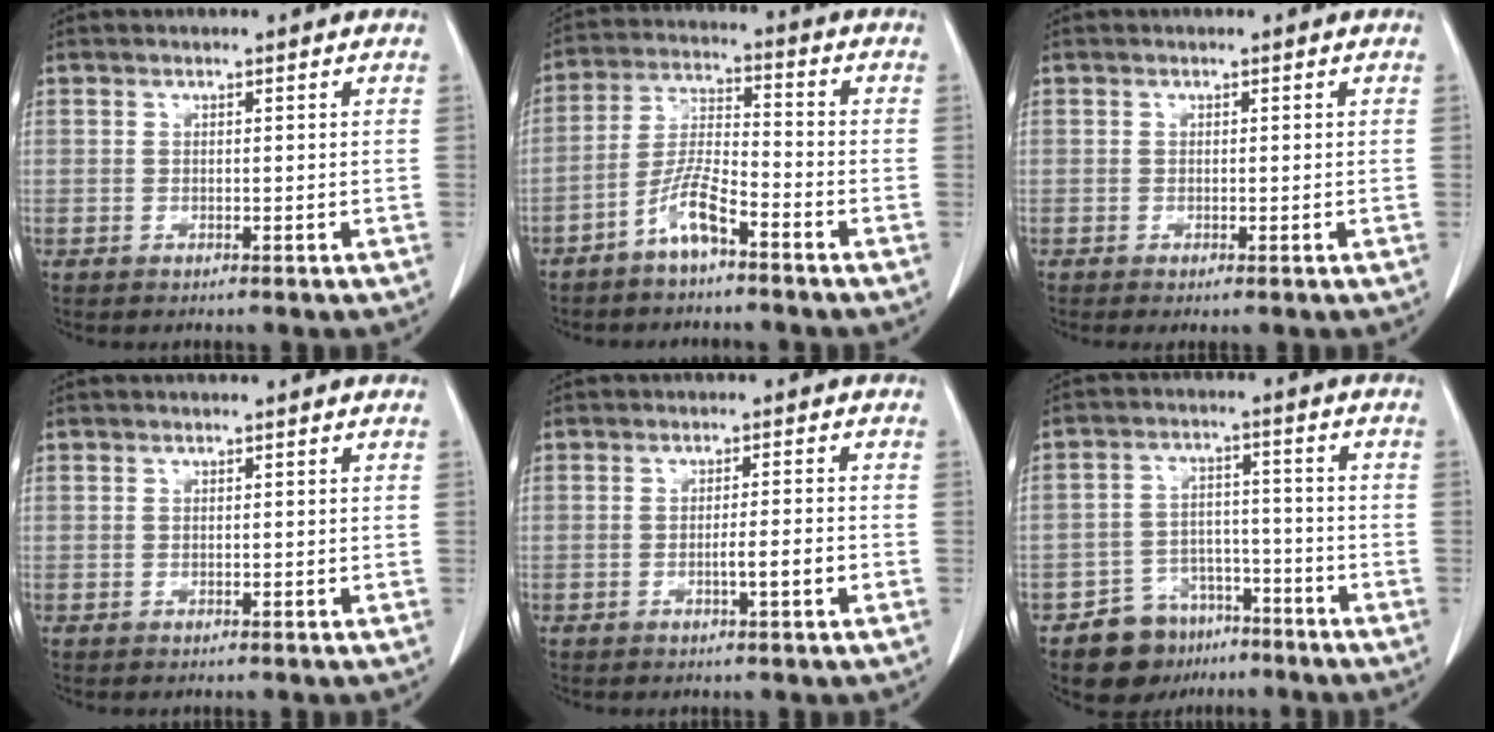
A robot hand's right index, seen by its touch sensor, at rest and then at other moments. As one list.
[{"total": 6.7, "force": [-4.4, 1.1, 4.9], "torque": [-0.110, 0.005, -0.087]}, {"total": 0.6, "force": [-0.3, 0.1, 0.6], "torque": [-0.011, -0.003, -0.004]}, {"total": 0.0}, {"total": 3.2, "force": [-1.2, -0.1, 3.0], "torque": [-0.046, -0.001, -0.020]}, {"total": 8.2, "force": [-5.7, 5.7, 1.5], "torque": [-0.020, 0.022, -0.084]}]